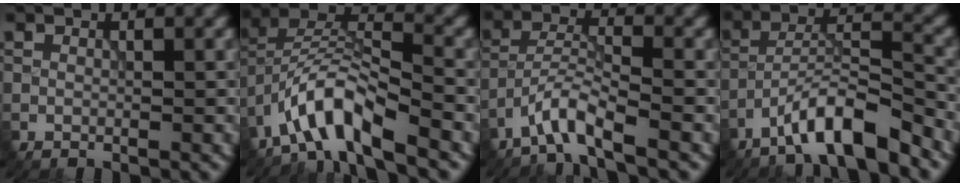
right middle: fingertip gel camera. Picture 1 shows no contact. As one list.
[{"total": 7.3, "force": [-4.9, 2.2, 4.9], "torque": [-0.085, 0.010, -0.095]}, {"total": 3.5, "force": [-2.8, 0.3, 2.1], "torque": [-0.039, 0.010, -0.062]}, {"total": 6.6, "force": [-4.8, 1.2, 4.4], "torque": [-0.071, 0.011, -0.086]}]